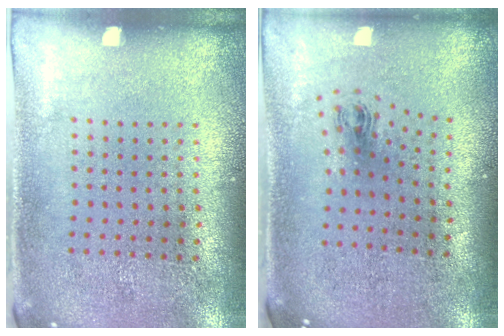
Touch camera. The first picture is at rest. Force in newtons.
{"total": 1.0, "press": 0.5, "slide": 0.9}